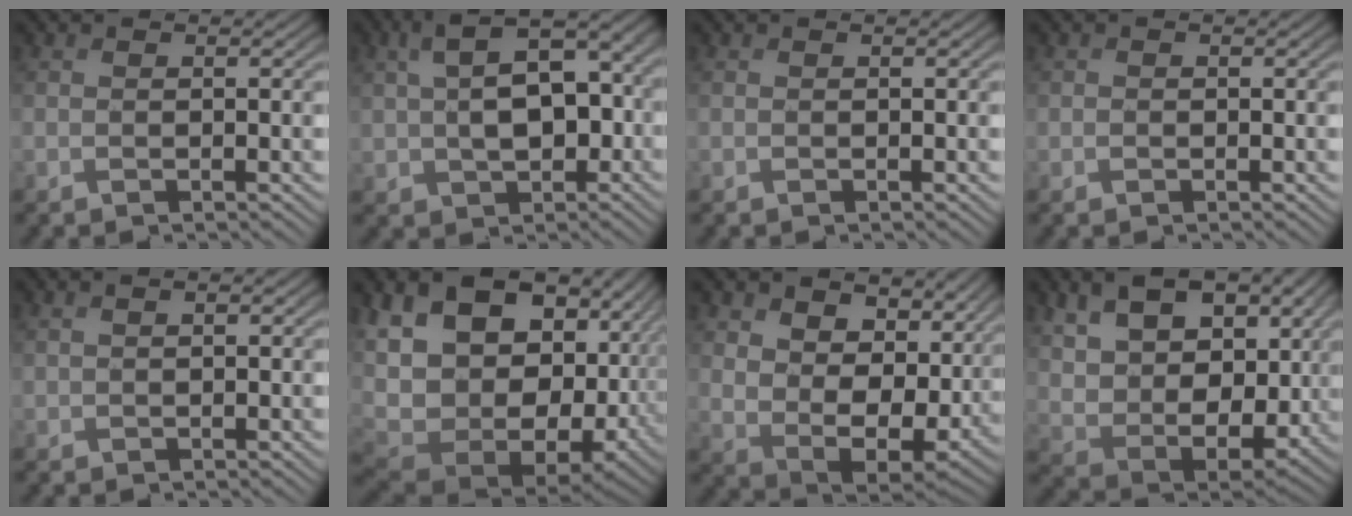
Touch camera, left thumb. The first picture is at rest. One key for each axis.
{"total": 11.0, "fx": 0.2, "fy": 7.0, "fz": 8.5, "tx": -0.163, "ty": -0.006, "tz": 0.013}
{"total": 0.0}
{"total": 0.5, "fx": -0.4, "fy": 0.4, "fz": -0.2, "tx": 0.005, "ty": -0.003, "tz": -0.006}
{"total": 1.5, "fx": 0.3, "fy": 1.0, "fz": 1.0, "tx": -0.022, "ty": 0.000, "tz": 0.010}
{"total": 19.1, "fx": 1.0, "fy": 13.4, "fz": 13.6, "tx": -0.281, "ty": -0.039, "tz": 0.080}
{"total": 12.9, "fx": 4.9, "fy": 8.7, "fz": 8.1, "tx": -0.186, "ty": -0.015, "tz": 0.090}
{"total": 12.9, "fx": 4.2, "fy": 8.5, "fz": 8.8, "tx": -0.184, "ty": -0.011, "tz": 0.075}